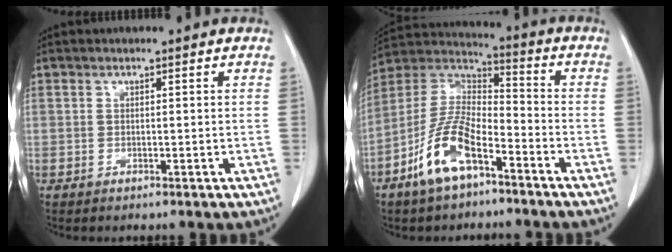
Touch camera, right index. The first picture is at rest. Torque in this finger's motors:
{"motor_torque": [1.29, -0.85, 0.77, 0.21]}